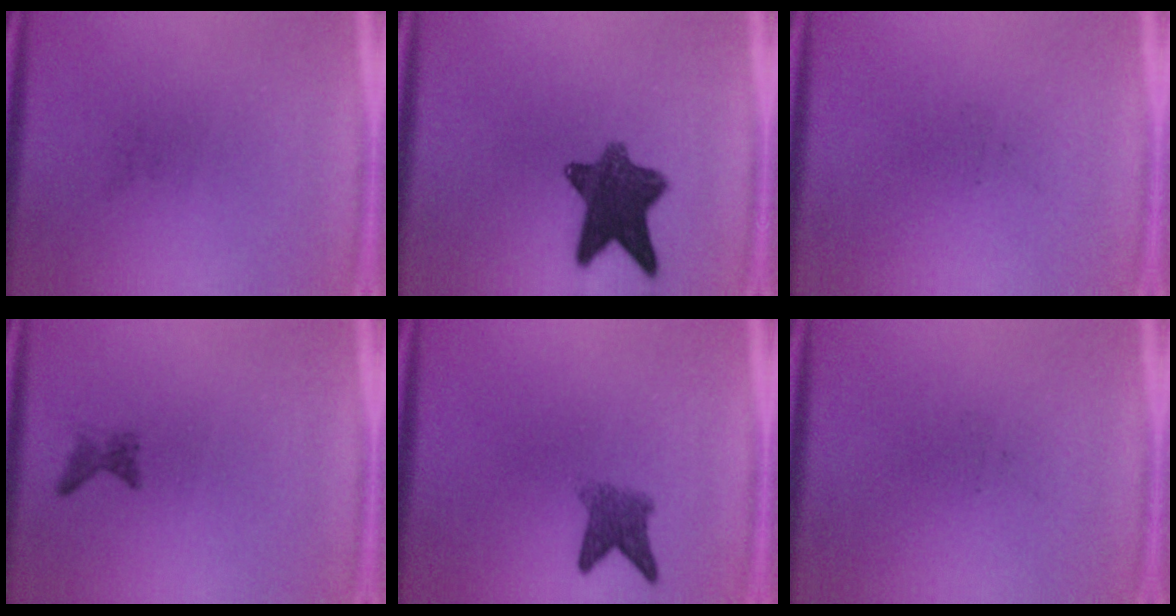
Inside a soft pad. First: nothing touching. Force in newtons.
{"total": 10.2}
{"total": 0.0}
{"total": 1.2}
{"total": 3.5}
{"total": 0.0}